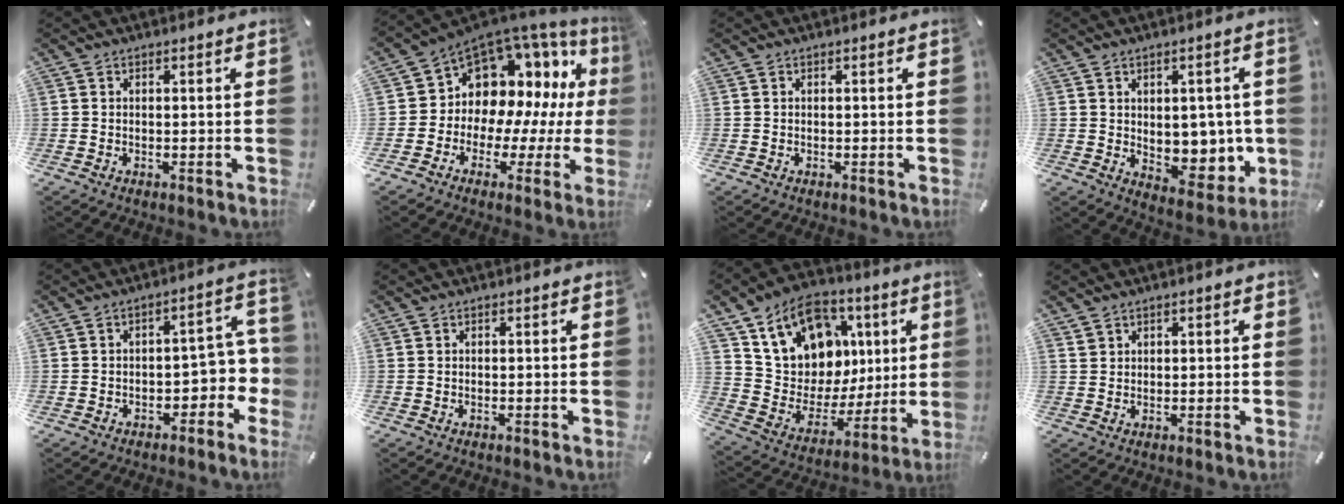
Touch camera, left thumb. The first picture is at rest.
{"total": 10.4, "force": [4.5, 8.7, 3.6], "torque": [-0.066, -0.066, 0.091]}
{"total": 0.0}
{"total": 7.3, "force": [1.0, 5.9, 4.2], "torque": [-0.029, -0.019, 0.023]}
{"total": 7.1, "force": [-1.6, 4.9, 4.9], "torque": [-0.065, 0.005, -0.029]}
{"total": 0.0}
{"total": 15.8, "force": [7.7, 12.4, 6.0], "torque": [-0.102, -0.051, 0.151]}
{"total": 1.5, "force": [1.0, 1.1, 0.1], "torque": [-0.003, 0.001, 0.019]}